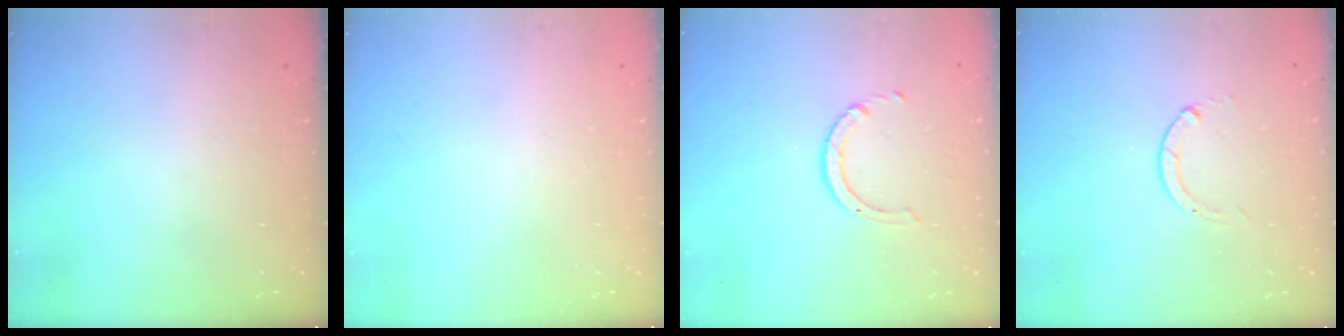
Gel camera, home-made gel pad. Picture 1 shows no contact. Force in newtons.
{"total": 0.0}
{"total": 2.5, "press": 2.5, "slide": 0.2}
{"total": 0.0}